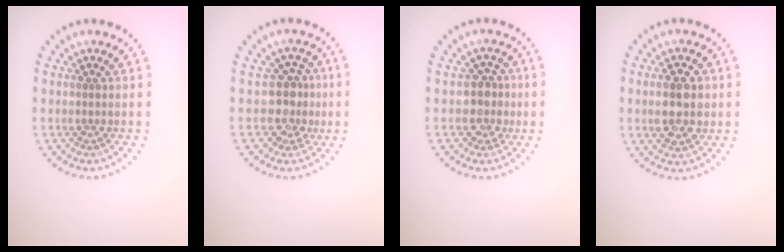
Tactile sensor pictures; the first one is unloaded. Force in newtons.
{"total": 2.9, "press": 2.3, "slide": 1.8}
{"total": 2.5, "press": 2.2, "slide": 1.2}
{"total": 4.3, "press": 4.3, "slide": 0.5}